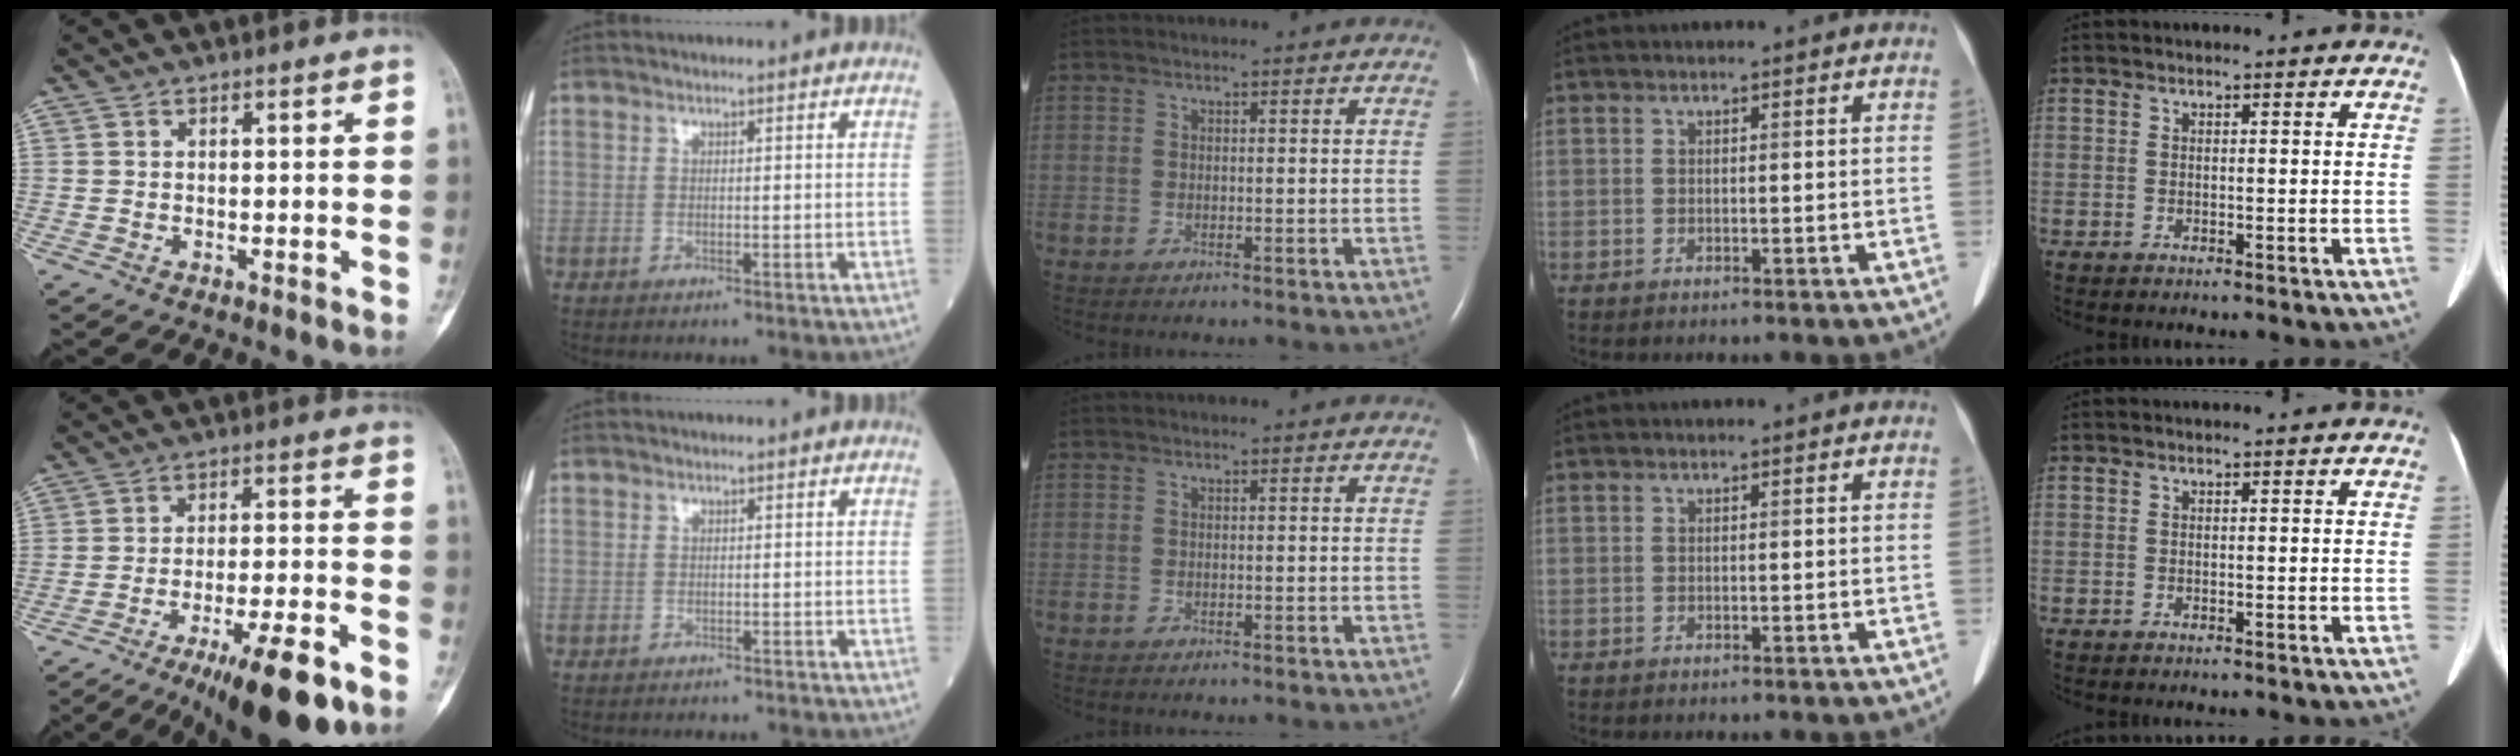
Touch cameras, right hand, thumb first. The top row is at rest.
{"thumb": {"total": 16.0, "force": [-9.7, 3.1, 12.3], "torque": [-0.181, 0.042, -0.151]}, "index": {"total": 2.9, "force": [-2.8, 0.9, 0.3], "torque": [0.004, -0.004, -0.038]}}